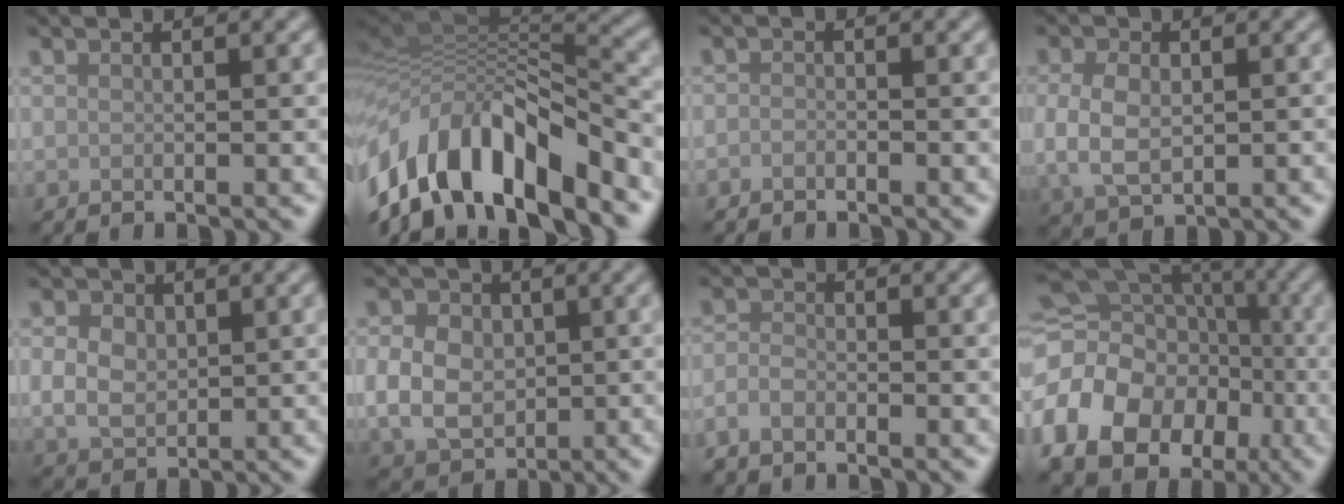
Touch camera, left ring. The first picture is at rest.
{"total": 12.8, "force": [-5.1, 5.7, 10.2], "torque": [-0.191, 0.012, -0.094]}
{"total": 0.7, "force": [-0.5, 0.3, 0.3], "torque": [-0.003, -0.002, -0.011]}
{"total": 4.5, "force": [-0.4, 3.0, 3.3], "torque": [-0.072, -0.008, -0.005]}
{"total": 3.4, "force": [0.6, 2.7, 2.1], "torque": [-0.045, -0.003, 0.011]}
{"total": 5.8, "force": [0.1, 4.7, 3.5], "torque": [-0.063, -0.003, -0.003]}
{"total": 1.7, "force": [-1.3, 0.8, 0.8], "torque": [-0.018, -0.001, -0.034]}
{"total": 16.9, "force": [-6.0, 13.5, 8.3], "torque": [-0.184, -0.014, -0.108]}